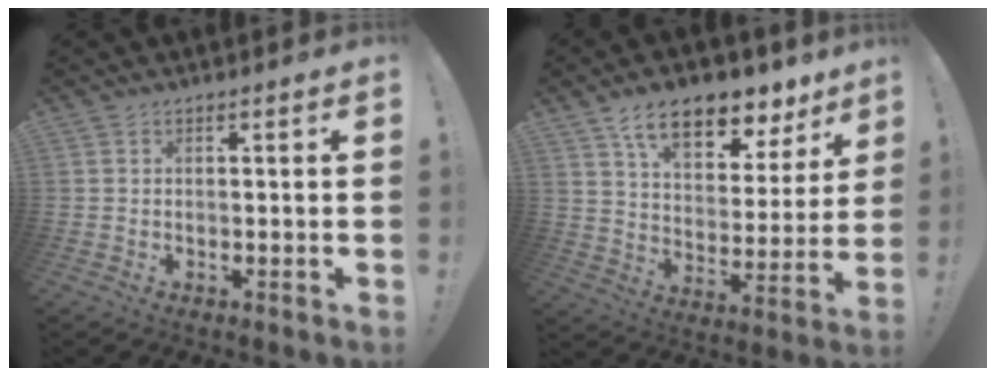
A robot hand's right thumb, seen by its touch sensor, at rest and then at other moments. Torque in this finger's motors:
{"motor_torque": [0.59, 3.42, 1.14, 0.81, 0.04]}